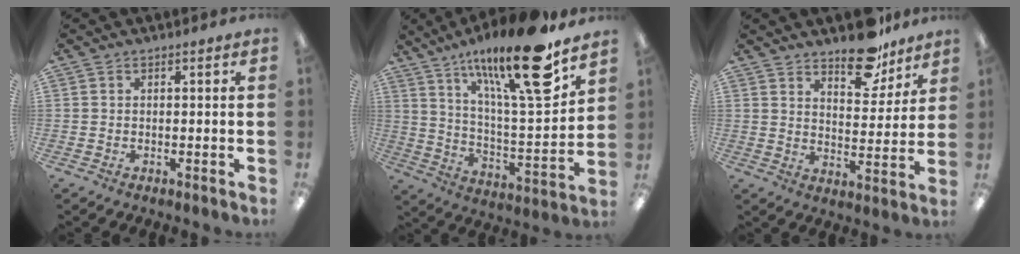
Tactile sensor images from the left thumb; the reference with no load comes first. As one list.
[{"total": 23.7, "force": [15.5, 5.3, 17.1], "torque": [-0.278, -0.092, 0.244]}, {"total": 11.9, "force": [9.4, 5.3, 5.1], "torque": [-0.050, -0.065, 0.164]}]